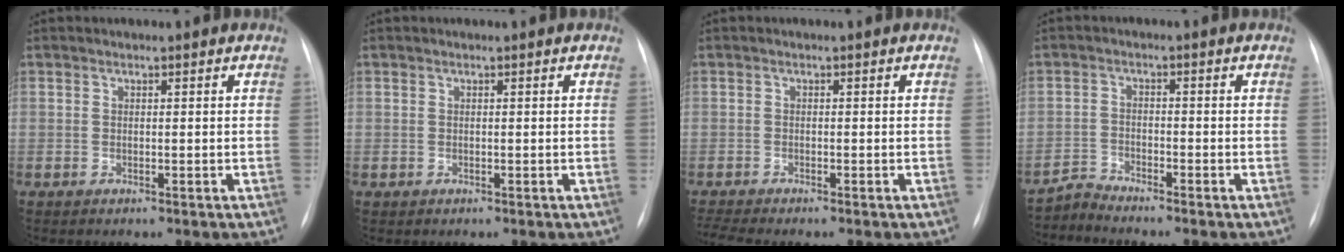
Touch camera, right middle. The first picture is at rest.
{"total": 0.0}
{"total": 3.2, "force": [-2.8, -0.4, 1.4], "torque": [-0.036, -0.008, -0.047]}
{"total": 2.8, "force": [-2.6, -0.6, -0.9], "torque": [0.016, -0.020, -0.052]}